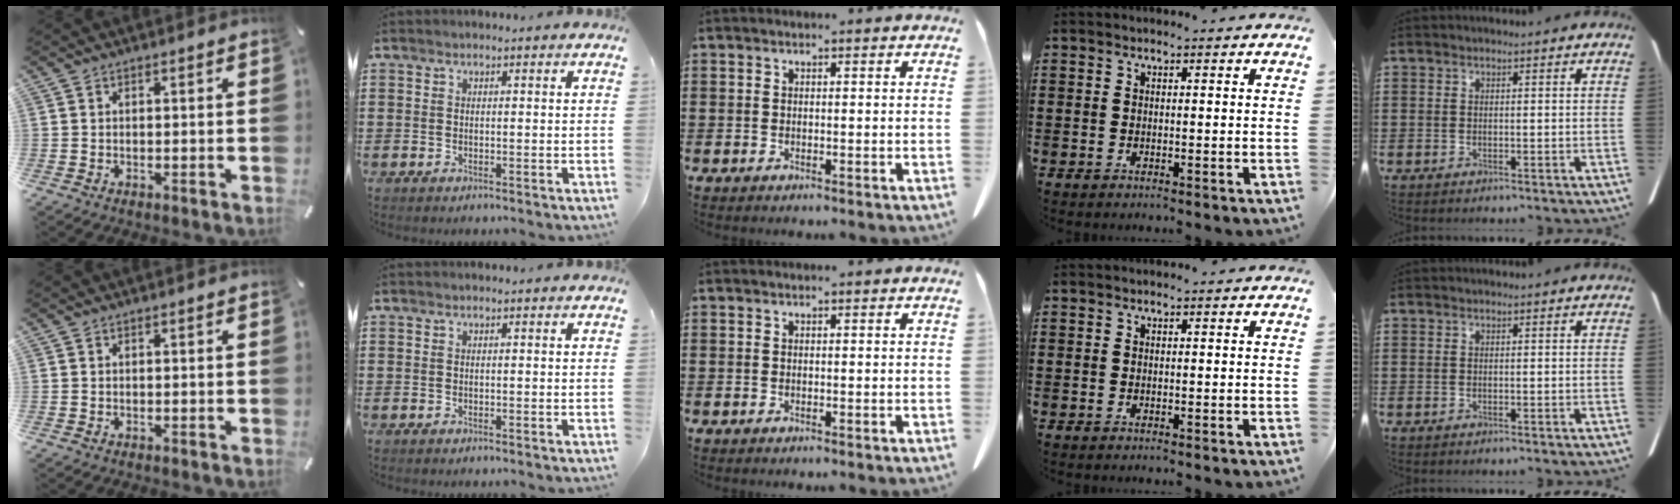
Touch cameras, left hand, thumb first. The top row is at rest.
{}